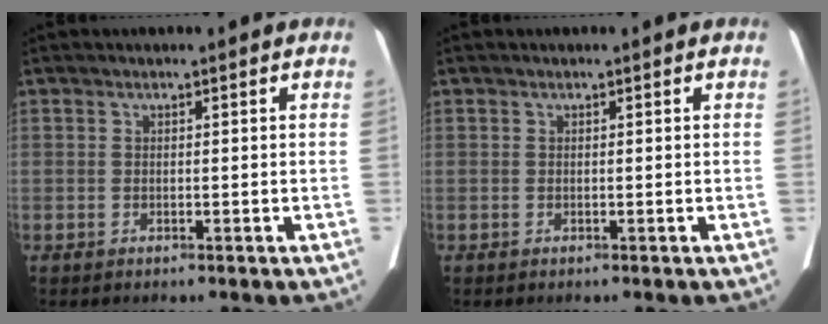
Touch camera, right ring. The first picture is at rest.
{"total": 0.0}